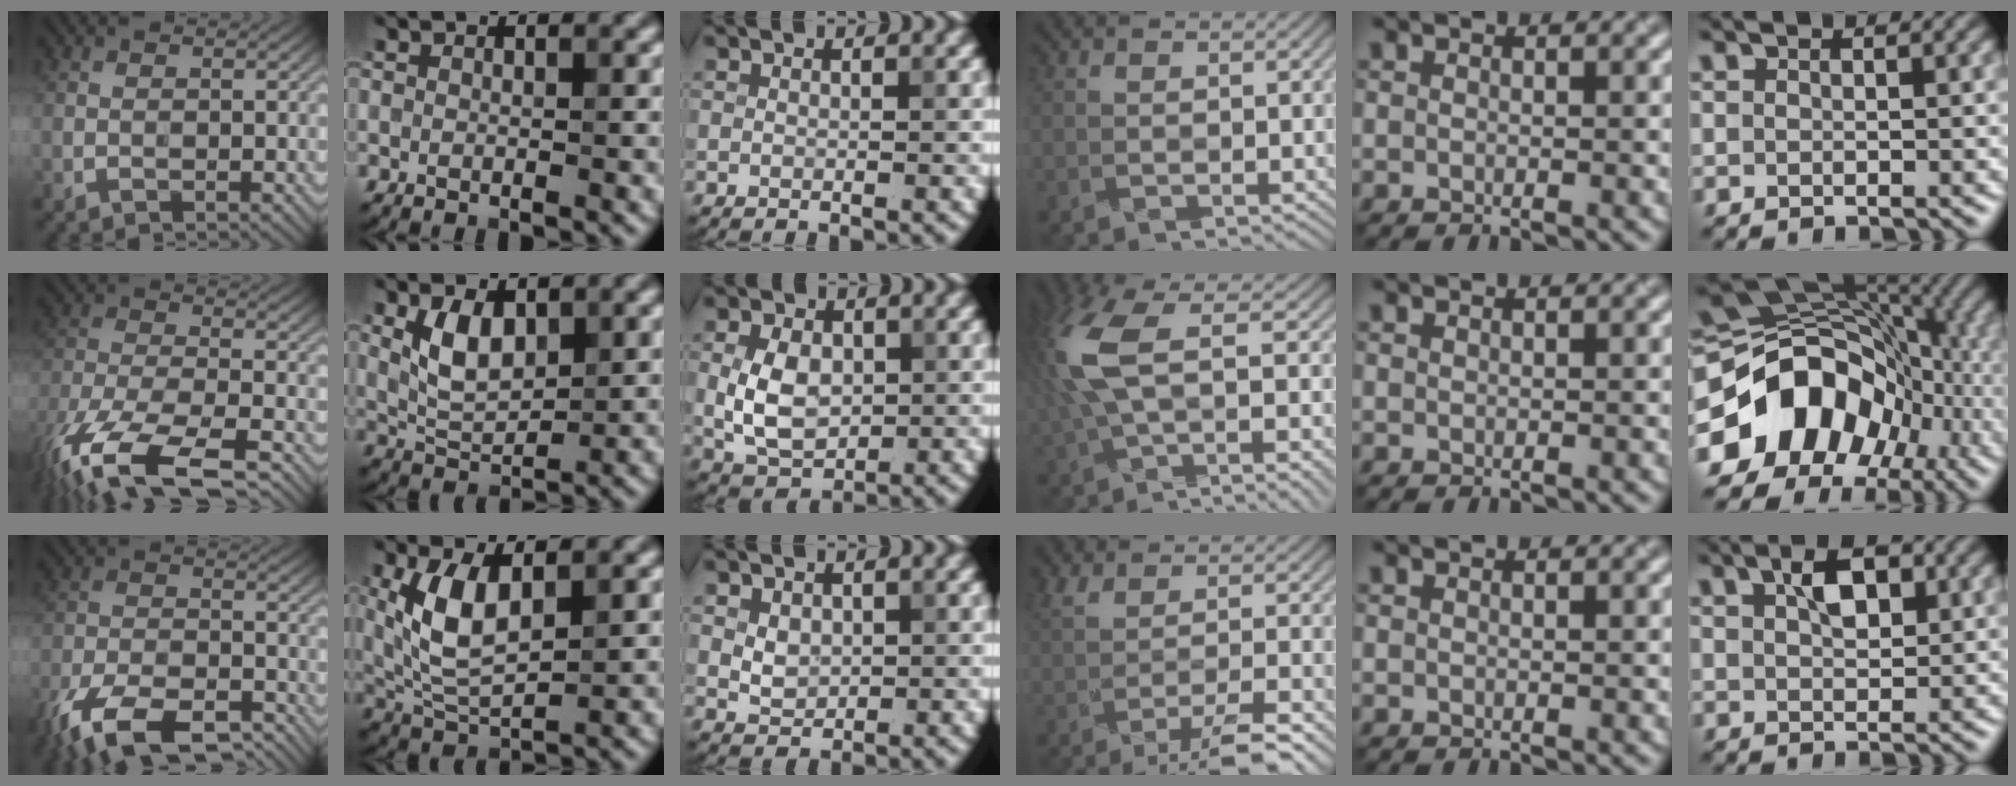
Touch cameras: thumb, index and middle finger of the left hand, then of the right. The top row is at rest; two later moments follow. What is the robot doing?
{"motion": "wrap", "object": "crepe paper"}